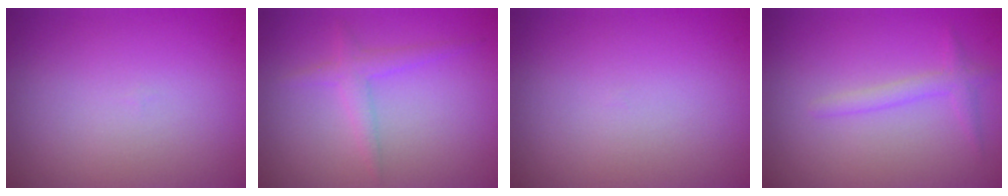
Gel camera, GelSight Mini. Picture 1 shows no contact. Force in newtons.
{"total": 1.7, "press": 1.7, "slide": 0.1}
{"total": 0.0}
{"total": 1.6, "press": 1.6, "slide": 0.1}